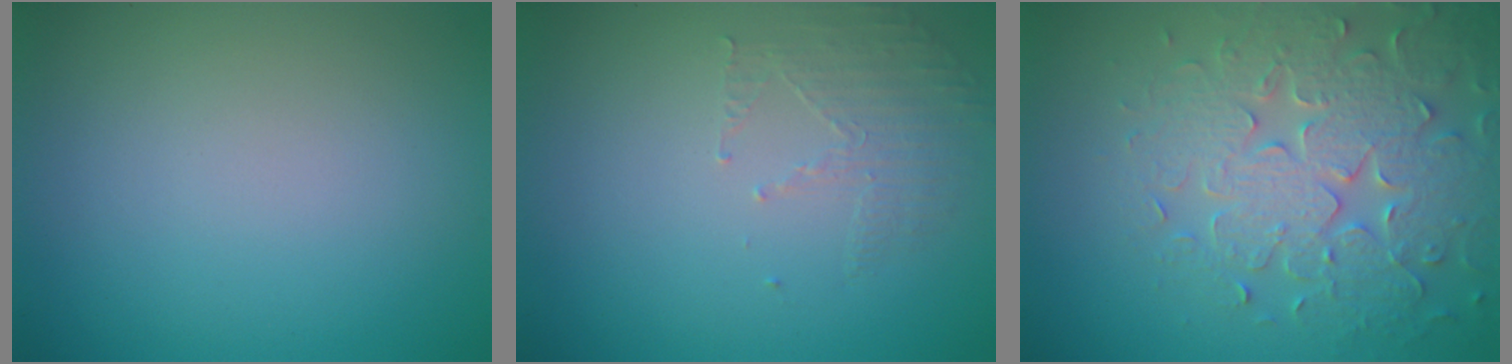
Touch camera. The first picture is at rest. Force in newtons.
{"total": 1.6, "press": 0.7, "slide": 1.4}
{"total": 6.7, "press": 5.6, "slide": 3.7}